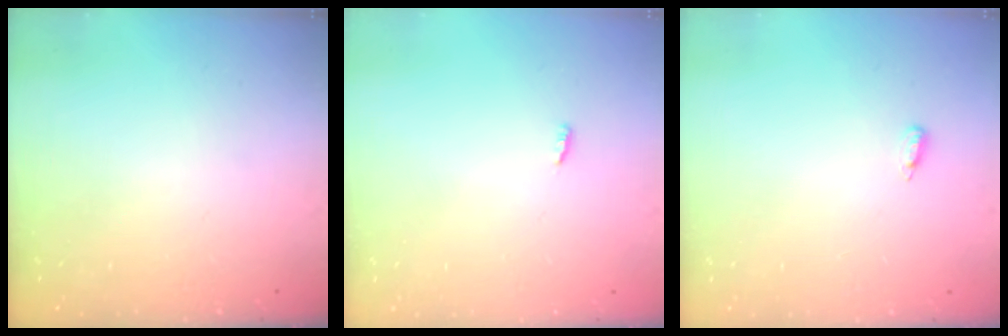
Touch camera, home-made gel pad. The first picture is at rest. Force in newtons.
{"total": 2.8, "press": 2.7, "slide": 0.8}
{"total": 4.4, "press": 3.4, "slide": 2.9}